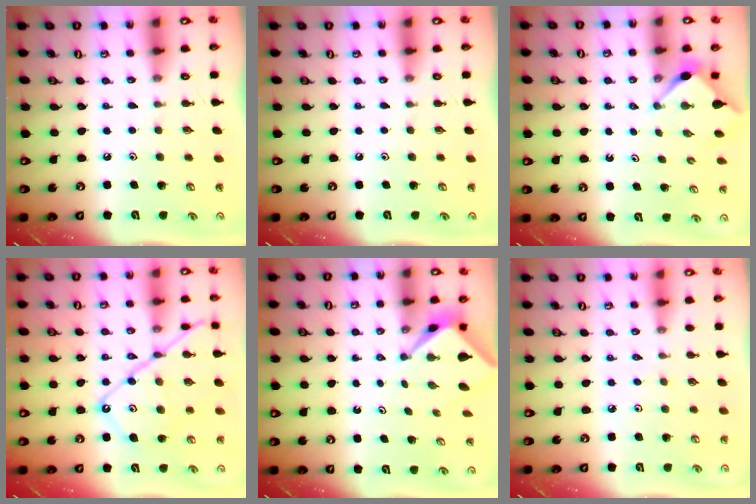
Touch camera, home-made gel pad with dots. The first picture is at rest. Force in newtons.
{"total": 0.0}
{"total": 2.7, "press": 2.7, "slide": 0.3}
{"total": 15.3, "press": 15.2, "slide": 1.7}
{"total": 2.3, "press": 2.3, "slide": 0.3}
{"total": 1.9, "press": 1.8, "slide": 0.5}